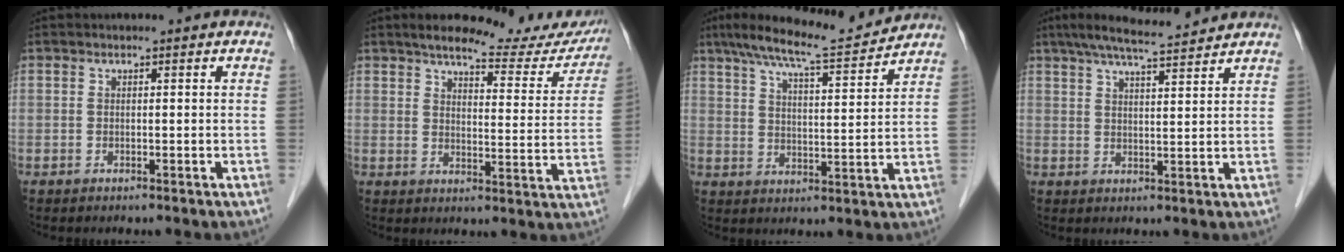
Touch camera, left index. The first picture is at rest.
{"total": 15.4, "force": [13.9, 3.2, 5.8], "torque": [-0.059, -0.015, 0.161]}
{"total": 12.1, "force": [10.9, 0.1, 5.2], "torque": [-0.094, 0.007, 0.168]}
{"total": 9.6, "force": [8.4, 0.4, 4.6], "torque": [-0.080, 0.024, 0.127]}